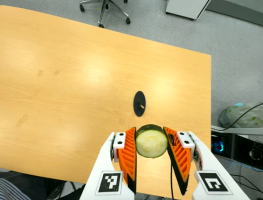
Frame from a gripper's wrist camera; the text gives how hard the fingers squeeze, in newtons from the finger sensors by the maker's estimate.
{"total": 11.9, "left": 11.0, "right": 12.8}